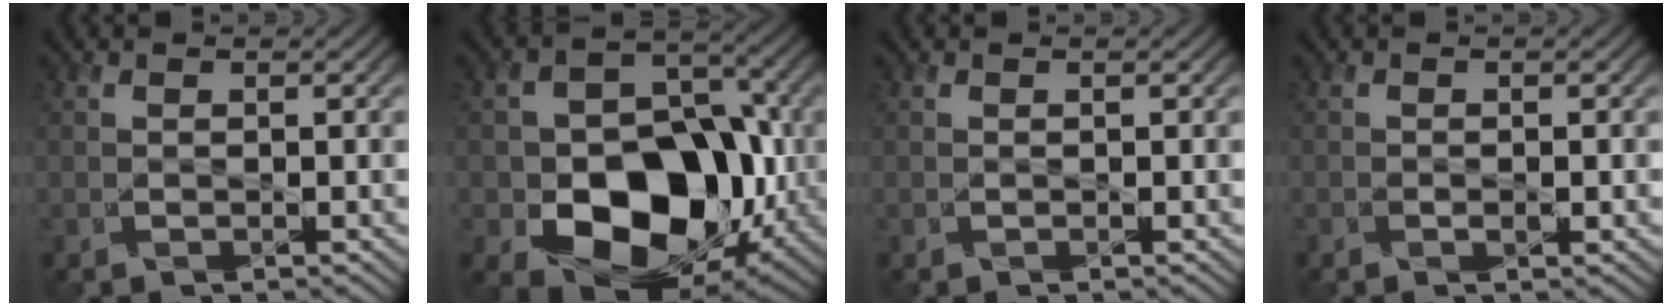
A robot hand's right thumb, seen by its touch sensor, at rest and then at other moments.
{"total": 14.2, "force": [-3.9, 10.2, 9.0], "torque": [-0.123, -0.021, -0.075]}
{"total": 0.0}
{"total": 1.1, "force": [-0.5, 0.5, 0.8], "torque": [-0.008, -0.002, -0.009]}